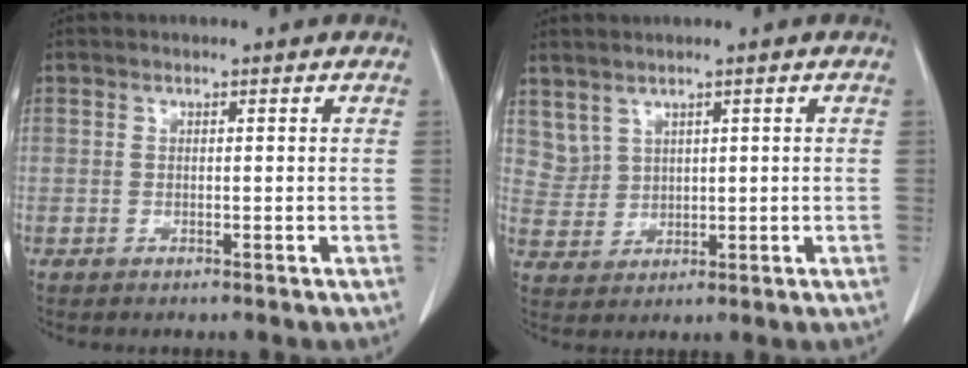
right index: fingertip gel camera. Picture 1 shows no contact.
{"total": 3.6, "force": [2.6, 2.4, 0.7], "torque": [-0.017, 0.005, 0.068]}